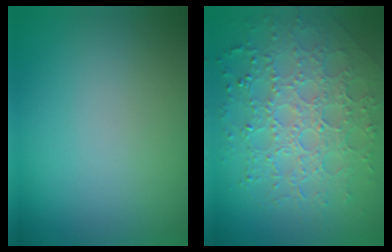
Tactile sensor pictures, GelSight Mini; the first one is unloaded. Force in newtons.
{"total": 7.6, "press": 5.4, "slide": 5.3}